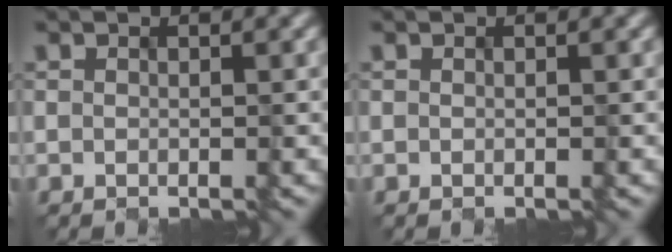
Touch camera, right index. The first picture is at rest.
{"total": 0.0}